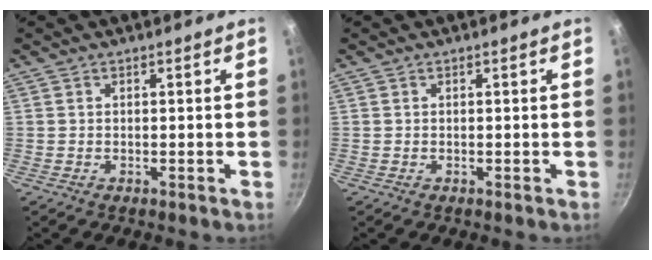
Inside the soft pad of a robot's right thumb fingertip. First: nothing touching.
{"total": 0.0}